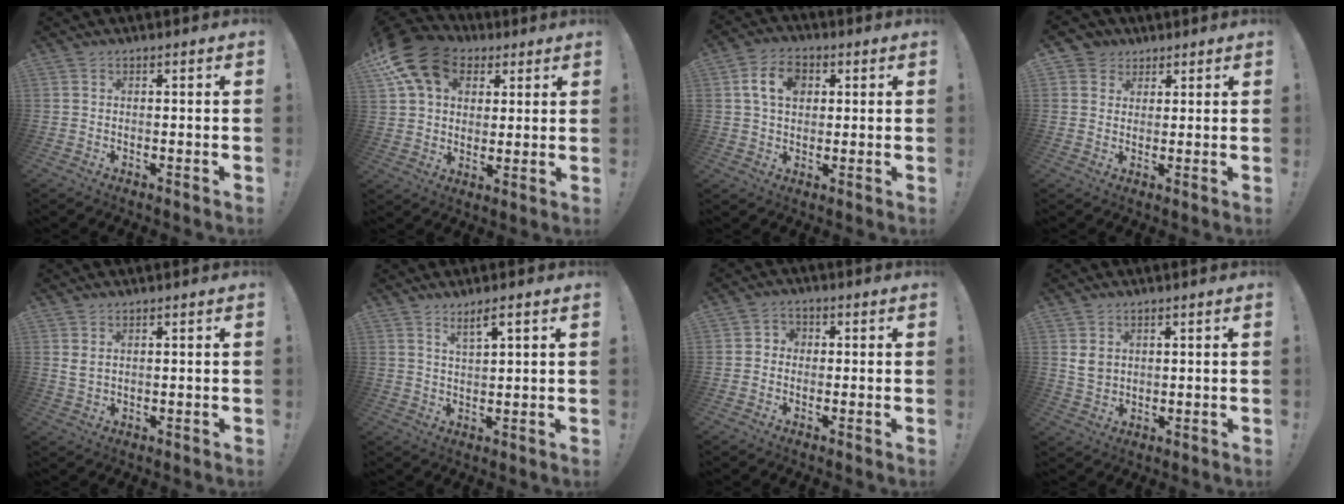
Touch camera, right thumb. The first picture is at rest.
{"total": 17.5, "force": [7.6, 12.8, 9.2], "torque": [-0.158, -0.024, 0.148]}
{"total": 9.6, "force": [2.7, 6.8, 6.3], "torque": [-0.100, 0.011, 0.051]}
{"total": 4.7, "force": [2.2, 4.1, 0.6], "torque": [-0.005, -0.014, 0.042]}
{"total": 2.6, "force": [1.5, 1.2, 1.7], "torque": [-0.035, 0.000, 0.029]}
{"total": 4.4, "force": [3.1, 0.3, 3.1], "torque": [-0.058, -0.016, 0.051]}
{"total": 2.8, "force": [-0.6, 2.5, 1.1], "torque": [-0.017, 0.008, -0.012]}
{"total": 4.3, "force": [2.1, 3.2, 2.1], "torque": [-0.028, -0.006, 0.040]}